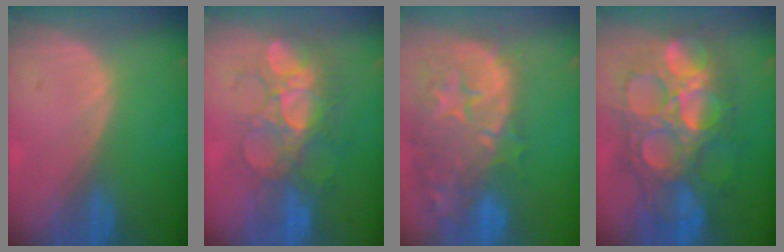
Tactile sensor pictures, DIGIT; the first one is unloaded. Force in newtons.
{"total": 9.0, "press": 8.6, "slide": 2.5}
{"total": 15.2, "press": 12.0, "slide": 9.3}
{"total": 13.6, "press": 13.5, "slide": 1.5}